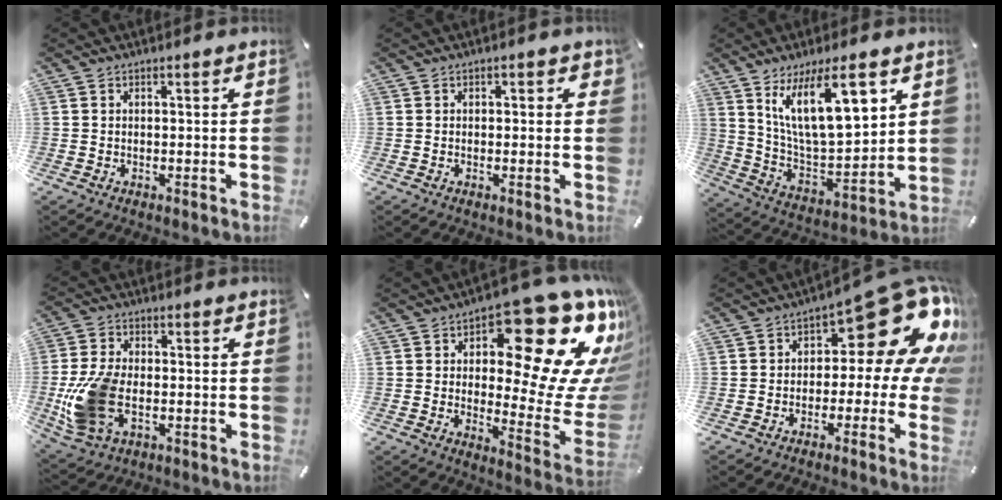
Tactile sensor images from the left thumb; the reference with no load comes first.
{"total": 0.9, "force": [0.1, 0.8, 0.5], "torque": [-0.001, 0.003, -0.001]}
{"total": 18.1, "force": [10.1, 7.5, 13.0], "torque": [-0.231, -0.036, 0.172]}
{"total": 12.7, "force": [-3.0, 7.9, 9.5], "torque": [-0.214, -0.001, -0.048]}
{"total": 24.9, "force": [13.1, 10.5, 18.4], "torque": [-0.226, -0.101, 0.207]}
{"total": 20.6, "force": [8.5, 9.6, 16.2], "torque": [-0.195, -0.055, 0.144]}